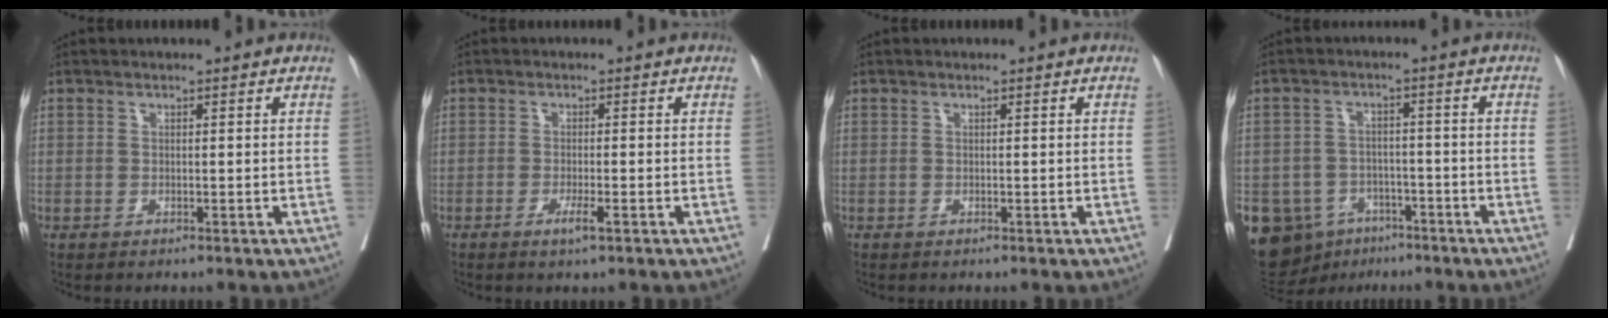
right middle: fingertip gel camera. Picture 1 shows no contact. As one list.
[{"total": 2.3, "force": [-1.2, 0.0, 2.0], "torque": [-0.032, -0.004, -0.021]}, {"total": 0.0}, {"total": 15.3, "force": [-8.0, 11.8, 5.4], "torque": [-0.140, 0.018, -0.107]}]